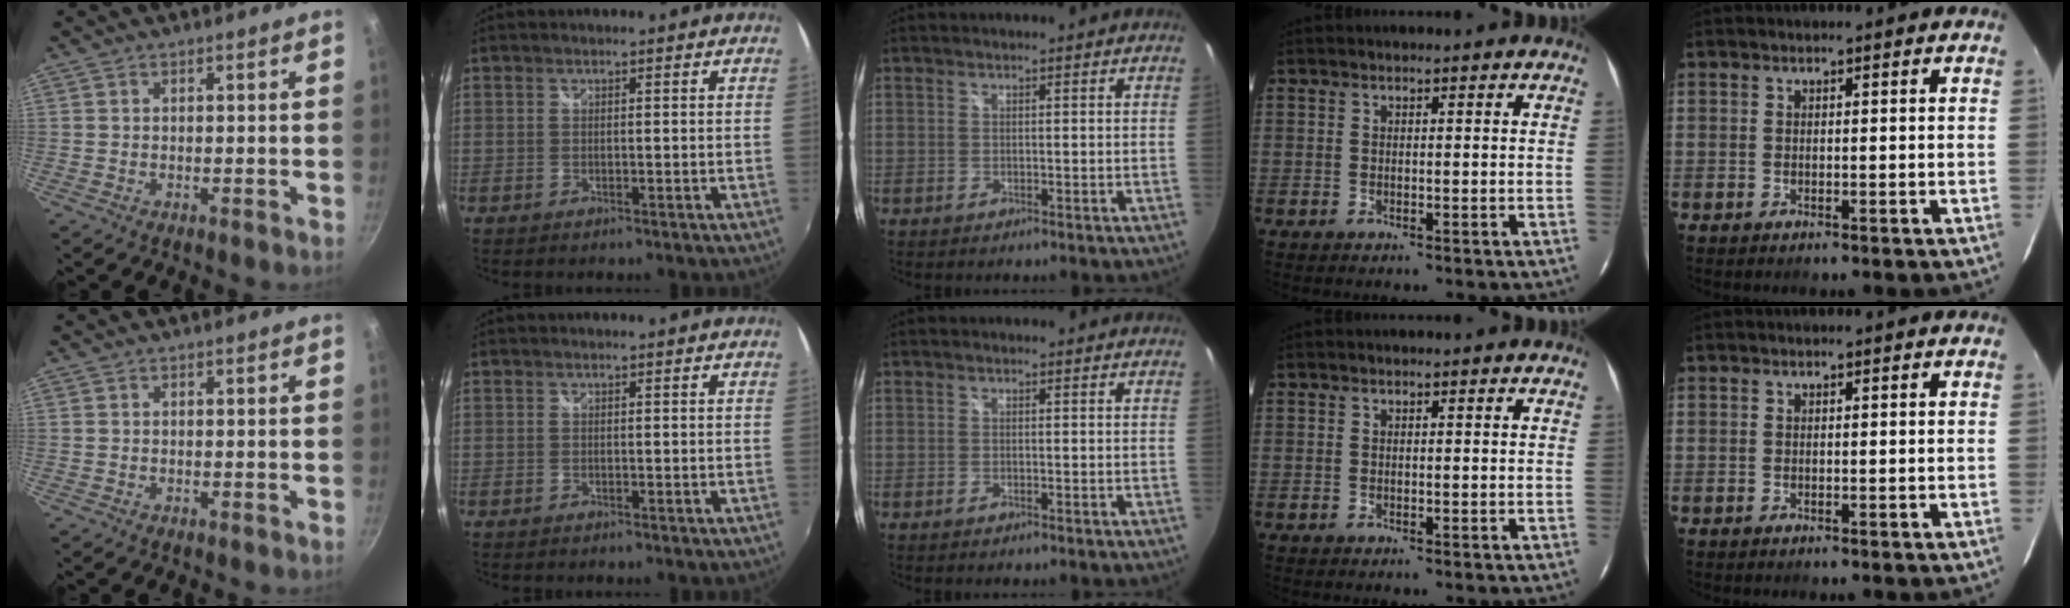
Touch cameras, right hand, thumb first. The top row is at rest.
{}